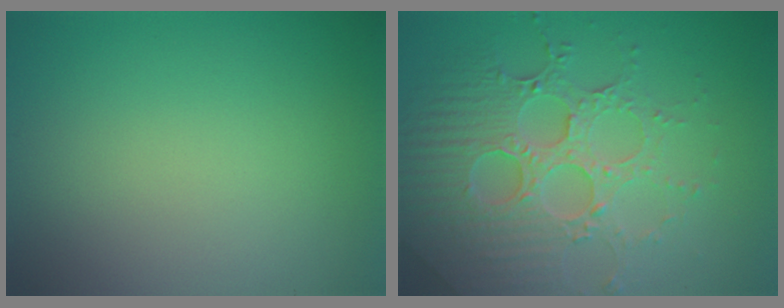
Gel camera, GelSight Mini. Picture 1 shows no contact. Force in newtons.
{"total": 6.9, "press": 5.3, "slide": 4.4}